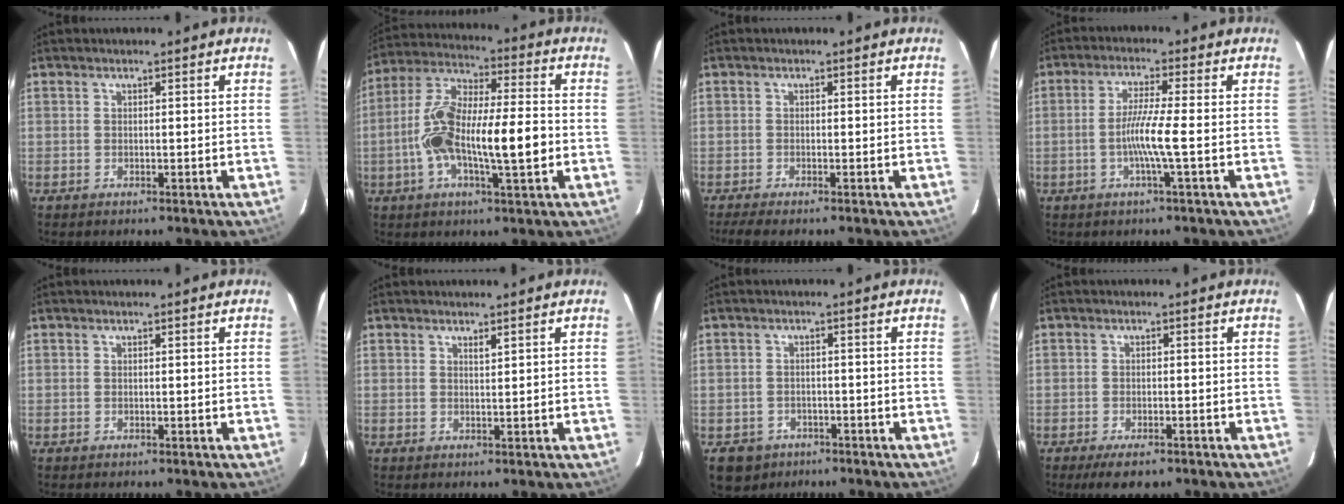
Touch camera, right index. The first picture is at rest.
{"total": 15.7, "force": [-2.7, 3.5, 15.1], "torque": [-0.287, 0.016, -0.049]}
{"total": 3.2, "force": [-2.6, 0.1, 1.9], "torque": [-0.032, -0.008, -0.042]}
{"total": 5.8, "force": [-1.3, -0.9, 5.6], "torque": [-0.108, -0.004, -0.028]}
{"total": 0.0}
{"total": 0.8, "force": [0.6, 0.0, 0.5], "torque": [-0.011, -0.002, 0.012]}
{"total": 4.7, "force": [-2.7, 3.8, 0.3], "torque": [-0.009, 0.007, -0.038]}
{"total": 4.3, "force": [-3.0, 1.7, 2.5], "torque": [-0.040, -0.004, -0.044]}